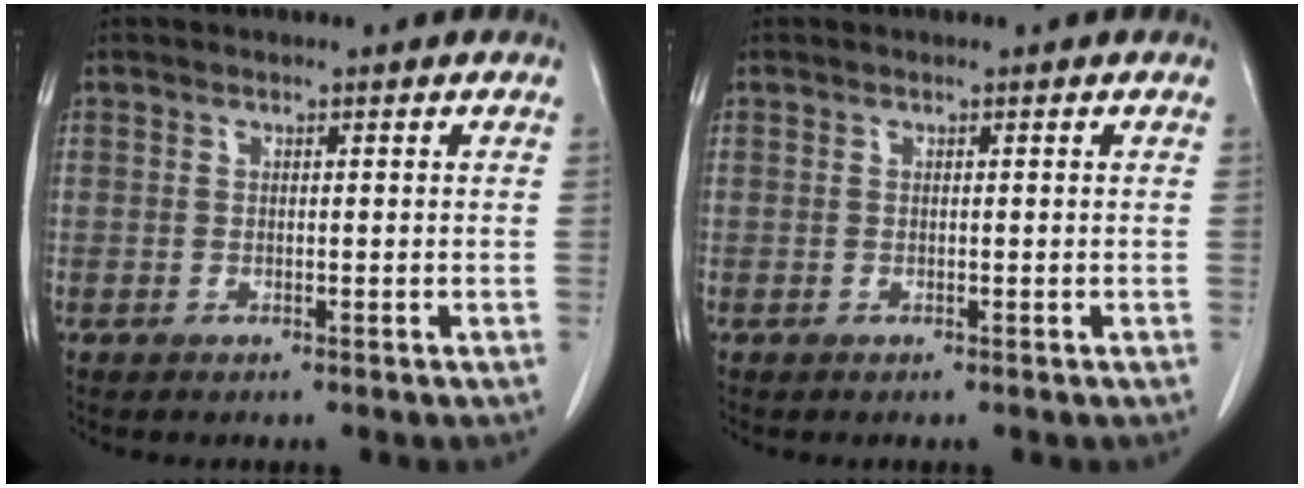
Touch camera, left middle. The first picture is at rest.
{"total": 0.0}